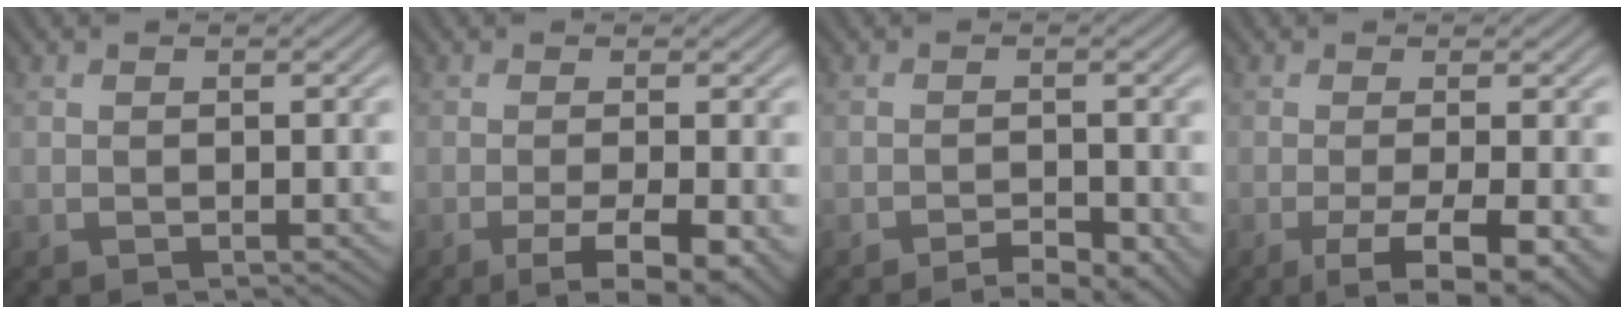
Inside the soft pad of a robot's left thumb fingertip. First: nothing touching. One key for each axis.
{"total": 6.1, "fx": -2.5, "fy": 1.4, "fz": 5.4, "tx": -0.084, "ty": 0.001, "tz": -0.038}
{"total": 3.2, "fx": -2.2, "fy": 1.0, "fz": 2.2, "tx": -0.036, "ty": 0.001, "tz": -0.031}
{"total": 7.4, "fx": -2.8, "fy": 1.8, "fz": 6.6, "tx": -0.105, "ty": 0.000, "tz": -0.042}